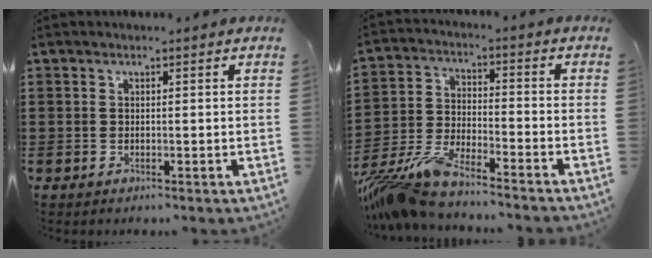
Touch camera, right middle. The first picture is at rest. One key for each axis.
{"total": 8.7, "fx": -8.0, "fy": 0.8, "fz": 3.2, "tx": -0.087, "ty": -0.004, "tz": -0.163}